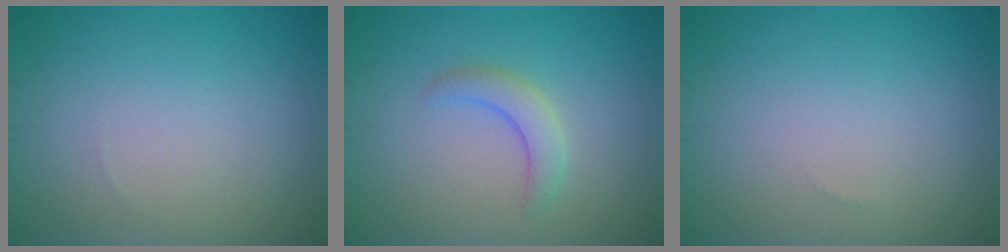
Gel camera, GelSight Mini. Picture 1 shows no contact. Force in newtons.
{"total": 2.4, "press": 2.4, "slide": 0.3}
{"total": 0.0}